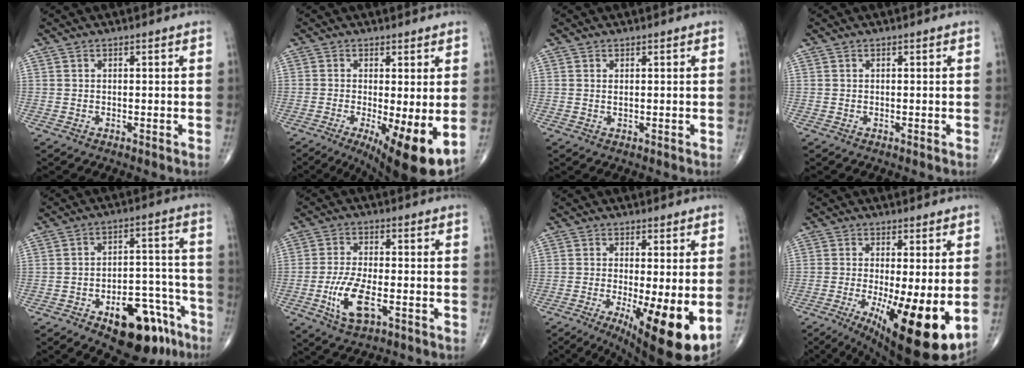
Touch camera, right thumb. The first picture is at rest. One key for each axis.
{"total": 11.4, "fx": -2.7, "fy": 2.9, "fz": 10.7, "tx": -0.163, "ty": -0.023, "tz": -0.034}
{"total": 0.6, "fx": 0.2, "fy": 0.2, "fz": 0.5, "tx": -0.009, "ty": -0.002, "tz": 0.004}
{"total": 0.0}
{"total": 16.7, "fx": -9.6, "fy": 8.0, "fz": 11.1, "tx": -0.117, "ty": 0.077, "tz": -0.128}
{"total": 8.6, "fx": -3.0, "fy": 3.5, "fz": 7.2, "tx": -0.149, "ty": 0.006, "tz": -0.053}
{"total": 13.8, "fx": -3.6, "fy": 3.3, "fz": 12.9, "tx": -0.177, "ty": -0.024, "tz": -0.042}
{"total": 16.9, "fx": -4.2, "fy": 4.5, "fz": 15.7, "tx": -0.220, "ty": -0.030, "tz": -0.047}